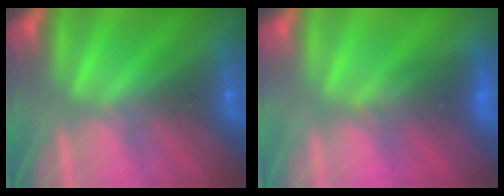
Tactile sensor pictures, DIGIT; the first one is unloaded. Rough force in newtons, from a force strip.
{"total": 1.6}